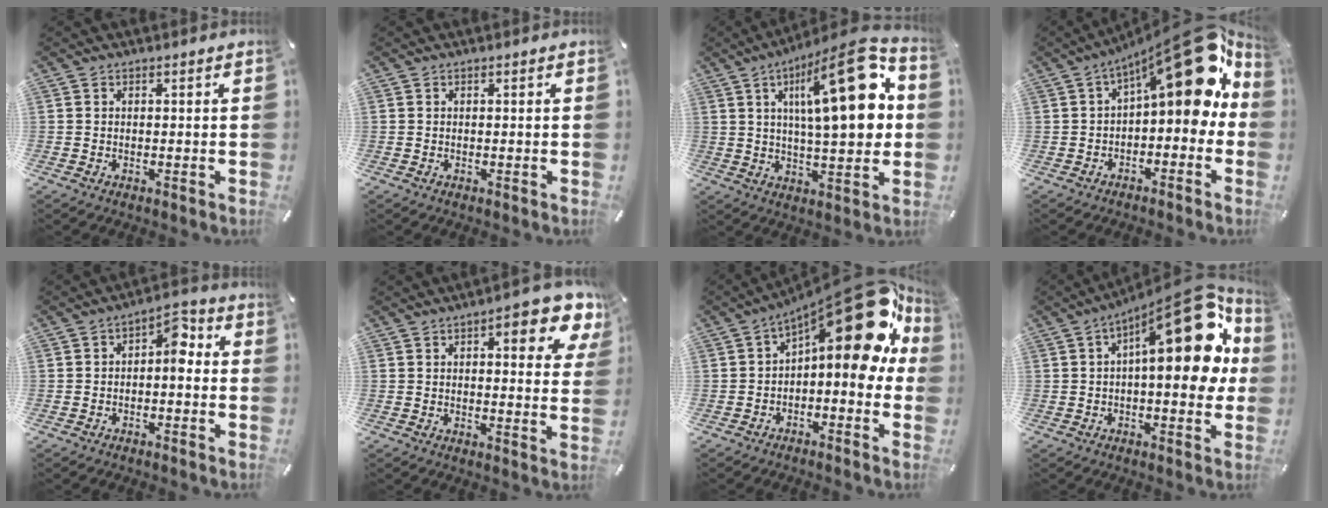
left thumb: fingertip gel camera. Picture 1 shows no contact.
{"total": 0.0}
{"total": 23.8, "force": [7.2, 8.5, 21.0], "torque": [-0.318, -0.032, 0.096]}
{"total": 20.0, "force": [8.3, 8.3, 16.2], "torque": [-0.205, -0.065, 0.138]}
{"total": 5.7, "force": [-0.3, 3.2, 4.7], "torque": [-0.069, 0.005, -0.015]}
{"total": 10.5, "force": [5.3, 3.7, 8.2], "torque": [-0.100, -0.027, 0.082]}
{"total": 23.3, "force": [9.3, 9.4, 19.2], "torque": [-0.245, -0.071, 0.156]}
{"total": 22.8, "force": [6.6, 9.1, 19.9], "torque": [-0.253, -0.054, 0.103]}